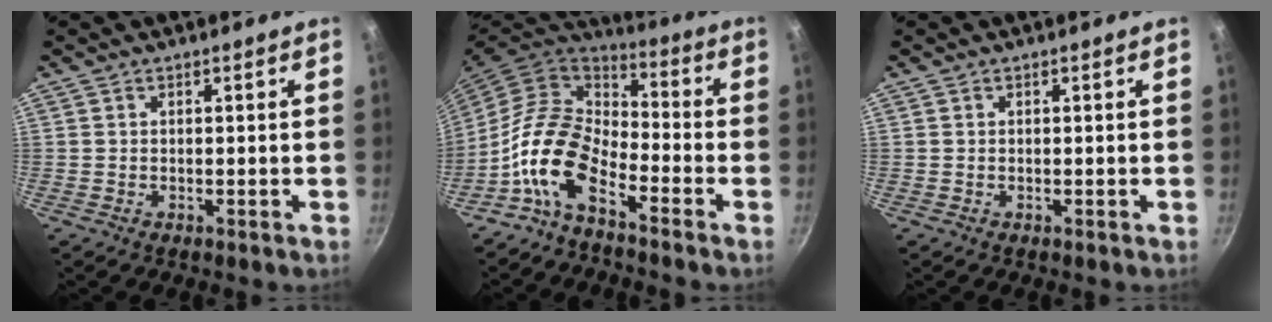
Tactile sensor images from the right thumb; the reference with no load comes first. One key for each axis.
{"total": 12.7, "fx": -6.8, "fy": 6.6, "fz": 8.5, "tx": -0.144, "ty": 0.061, "tz": -0.156}
{"total": 0.0}